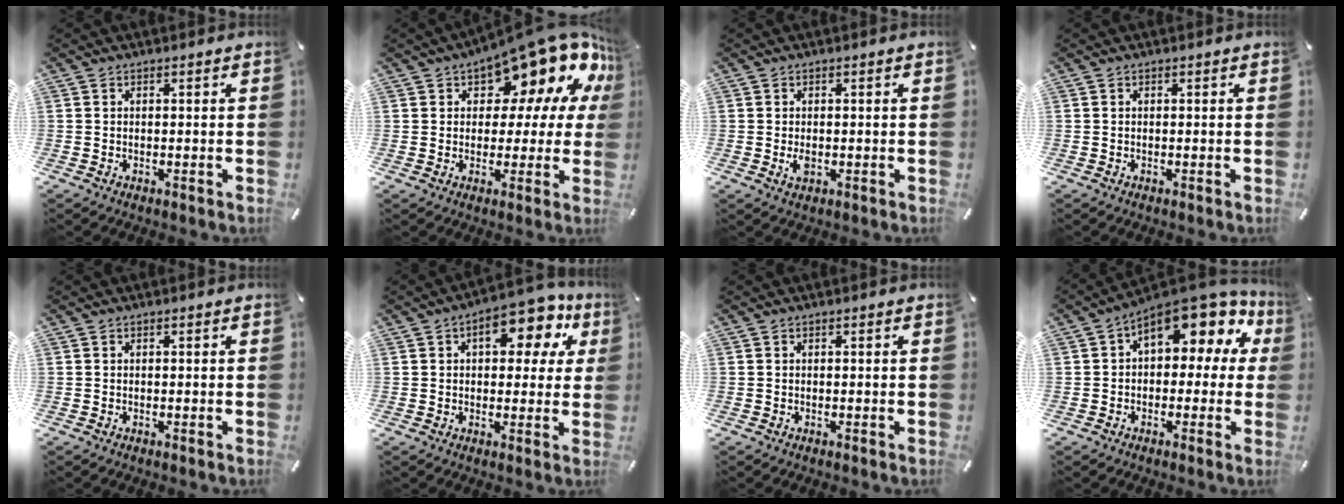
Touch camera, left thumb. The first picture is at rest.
{"total": 16.9, "force": [11.6, 7.6, 9.6], "torque": [-0.131, -0.097, 0.196]}
{"total": 2.0, "force": [-0.3, 1.2, 1.5], "torque": [-0.035, -0.003, -0.007]}
{"total": 0.0}
{"total": 0.0}
{"total": 12.3, "force": [4.9, 6.5, 9.3], "torque": [-0.115, -0.017, 0.074]}
{"total": 0.0}
{"total": 11.8, "force": [6.7, 6.2, 7.5], "torque": [-0.098, -0.051, 0.115]}